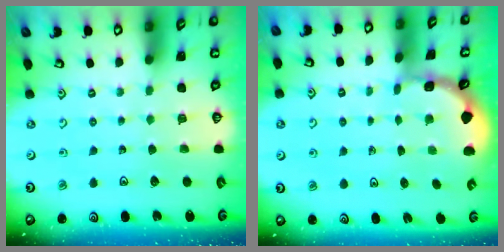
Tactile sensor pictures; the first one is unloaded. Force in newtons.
{"total": 1.5, "press": 1.5, "slide": 0.1}